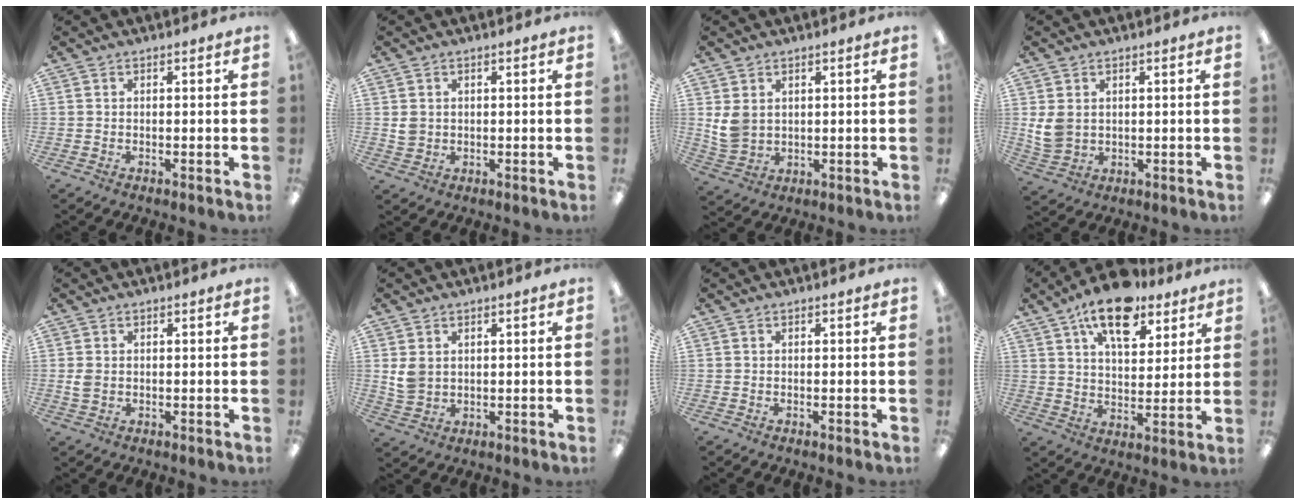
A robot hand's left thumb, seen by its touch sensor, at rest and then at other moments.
{"total": 2.9, "force": [0.8, 2.5, 1.2], "torque": [-0.016, 0.002, 0.013]}
{"total": 5.6, "force": [2.0, 4.3, 3.0], "torque": [-0.059, 0.001, 0.041]}
{"total": 5.7, "force": [1.6, 4.4, 3.2], "torque": [-0.076, 0.003, 0.034]}
{"total": 2.6, "force": [0.2, 1.8, 1.8], "torque": [-0.035, 0.006, 0.004]}
{"total": 4.3, "force": [1.6, 3.3, 2.2], "torque": [-0.047, 0.004, 0.034]}
{"total": 0.0}
{"total": 15.0, "force": [10.3, 6.9, 8.4], "torque": [-0.133, -0.045, 0.179]}